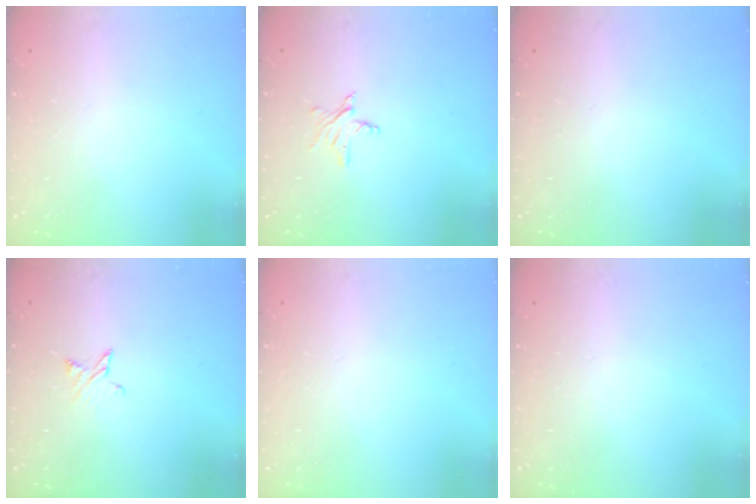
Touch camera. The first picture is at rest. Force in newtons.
{"total": 3.6, "press": 3.6, "slide": 0.3}
{"total": 0.0}
{"total": 4.0, "press": 3.9, "slide": 0.5}
{"total": 0.0}
{"total": 0.0}